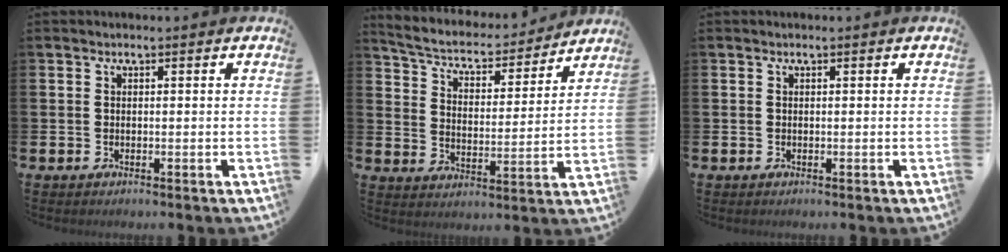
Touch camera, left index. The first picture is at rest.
{"total": 5.6, "force": [5.2, 1.6, 1.5], "torque": [-0.063, -0.040, 0.083]}
{"total": 0.0}